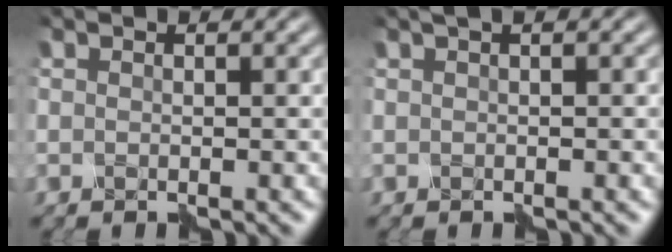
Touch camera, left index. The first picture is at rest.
{"total": 0.9, "force": [0.4, 0.0, 0.8], "torque": [-0.012, 0.006, 0.004]}